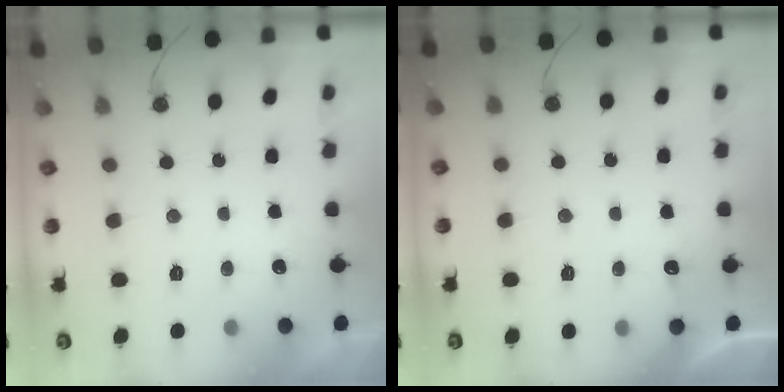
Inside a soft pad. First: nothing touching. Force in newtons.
{"total": 2.8, "press": 2.8, "slide": 0.4}